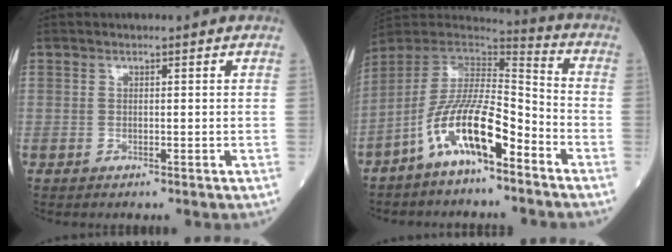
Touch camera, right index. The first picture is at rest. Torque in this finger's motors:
{"motor_torque": [0.70, -0.53, 0.69, 0.21]}